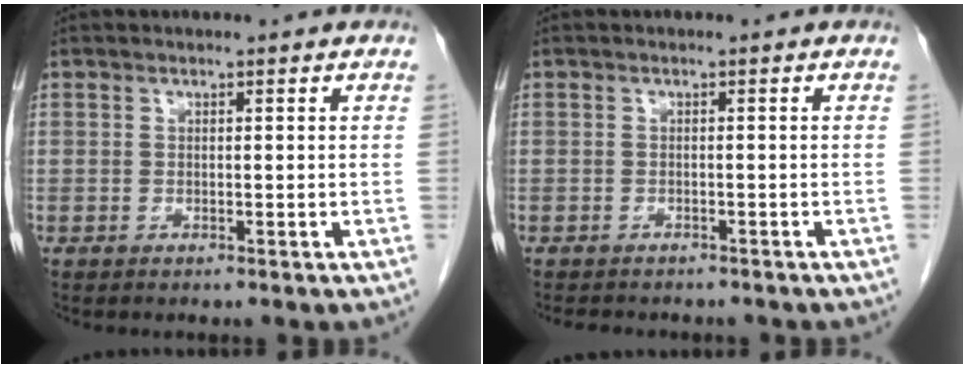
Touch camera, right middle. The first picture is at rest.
{"total": 5.8, "force": [-5.1, 2.1, 2.0], "torque": [-0.031, -0.004, -0.061]}